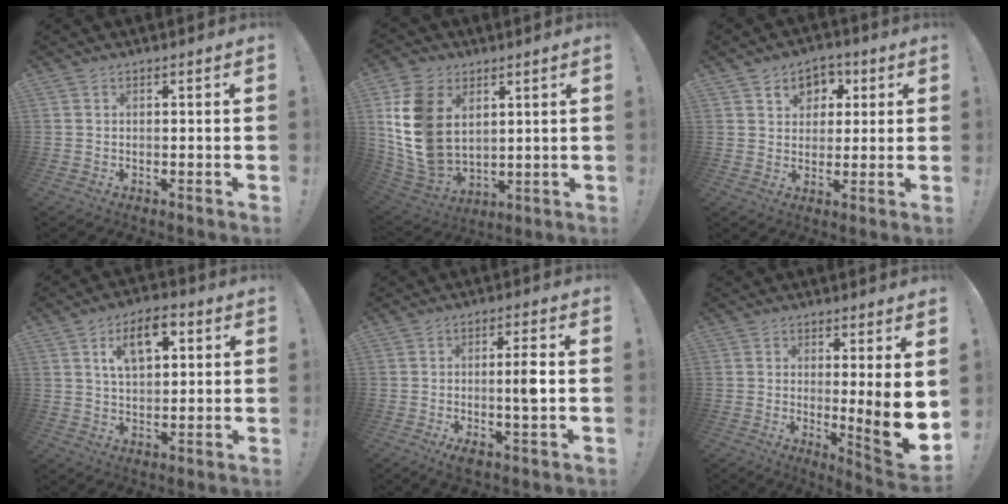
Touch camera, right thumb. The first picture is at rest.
{"total": 17.9, "force": [4.8, 12.9, 11.5], "torque": [-0.247, -0.018, 0.096]}
{"total": 7.1, "force": [2.3, 6.4, 2.2], "torque": [-0.029, -0.006, 0.044]}
{"total": 10.0, "force": [4.2, 5.4, 7.3], "torque": [-0.112, 0.003, 0.072]}
{"total": 6.3, "force": [-0.7, 0.3, 6.2], "torque": [-0.114, 0.004, -0.014]}
{"total": 11.5, "force": [-0.2, 0.6, 11.5], "torque": [-0.144, -0.035, 0.000]}